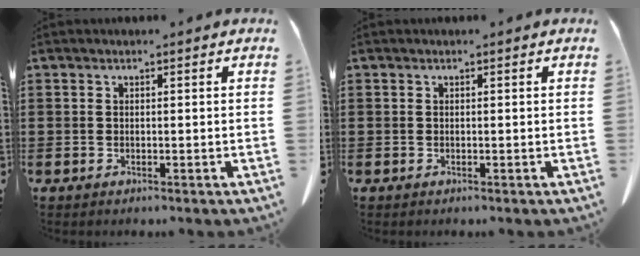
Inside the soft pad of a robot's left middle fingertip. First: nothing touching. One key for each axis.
{"total": 0.0}